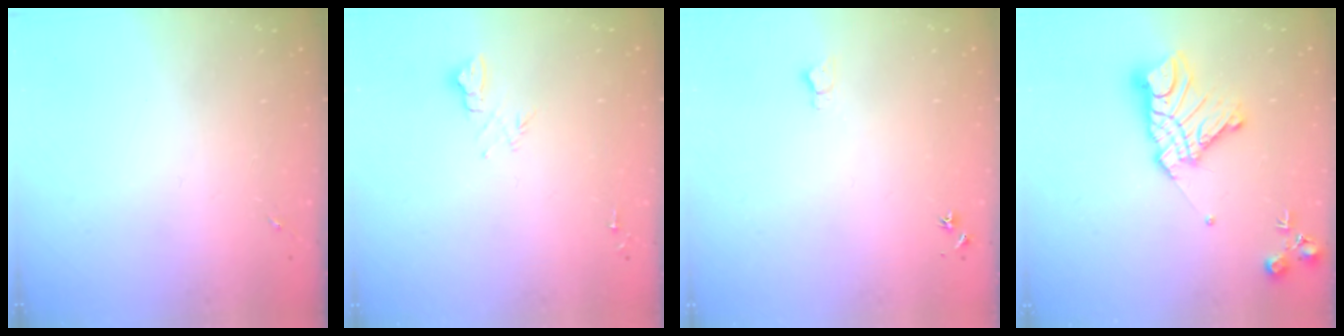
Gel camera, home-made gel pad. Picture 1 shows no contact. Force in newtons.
{"total": 7.1, "press": 7.1, "slide": 0.8}
{"total": 3.9, "press": 3.9, "slide": 0.4}
{"total": 16.4, "press": 16.3, "slide": 1.4}